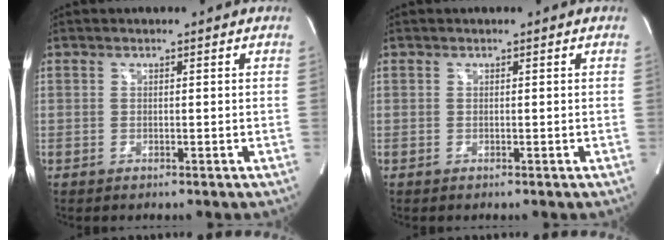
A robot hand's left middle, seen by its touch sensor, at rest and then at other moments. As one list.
[{"total": 0.0}]